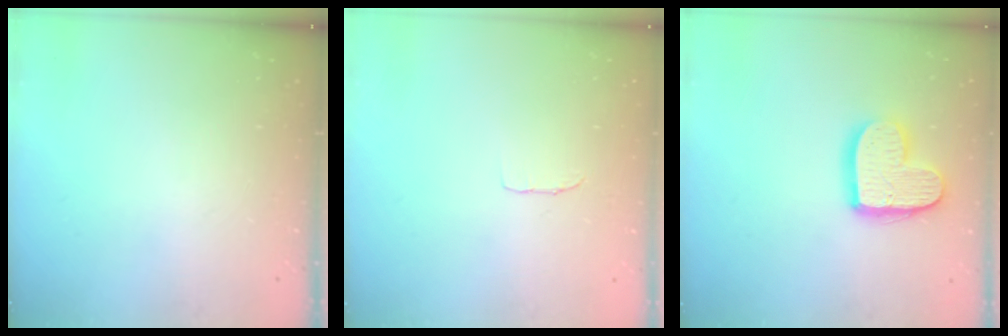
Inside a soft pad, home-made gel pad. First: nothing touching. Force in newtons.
{"total": 3.4, "press": 3.4, "slide": 0.2}
{"total": 13.7, "press": 13.7, "slide": 0.9}